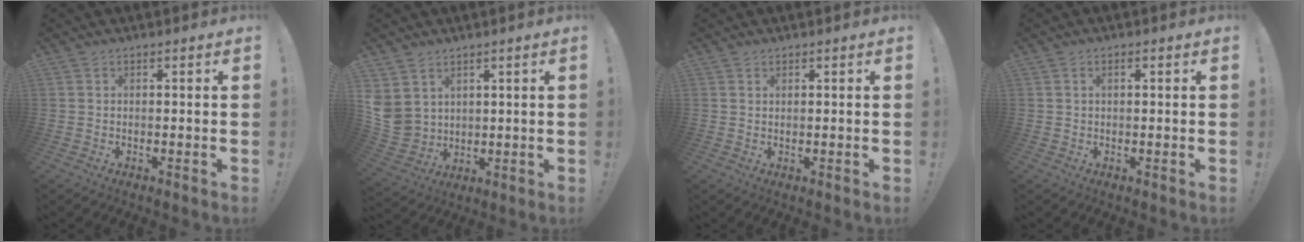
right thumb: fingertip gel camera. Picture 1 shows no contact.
{"total": 6.9, "force": [3.3, 5.8, 2.0], "torque": [-0.061, -0.022, 0.073]}
{"total": 0.7, "force": [0.6, 0.0, 0.3], "torque": [-0.003, -0.001, 0.011]}
{"total": 1.0, "force": [0.2, 0.5, 0.9], "torque": [-0.010, 0.000, 0.001]}